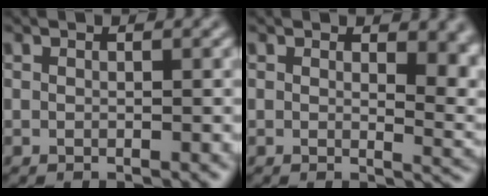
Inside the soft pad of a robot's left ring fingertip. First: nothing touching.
{"total": 4.9, "force": [1.5, 2.4, 4.1], "torque": [-0.040, -0.009, 0.026]}